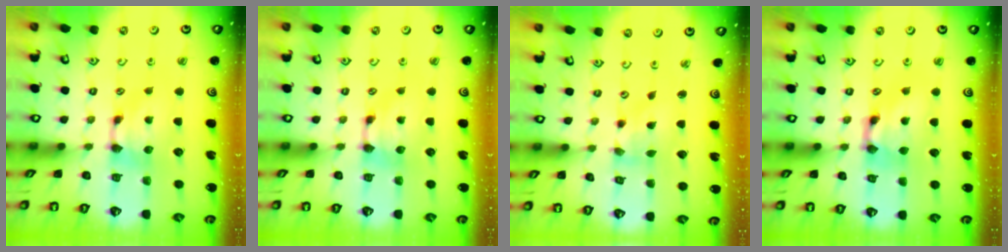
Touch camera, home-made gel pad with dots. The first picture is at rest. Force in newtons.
{"total": 0.0}
{"total": 1.6, "press": 0.9, "slide": 1.4}
{"total": 2.5, "press": 2.5, "slide": 0.2}